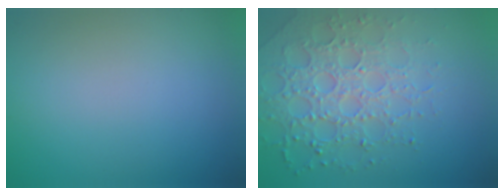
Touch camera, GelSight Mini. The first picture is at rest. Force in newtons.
{"total": 4.9, "press": 4.7, "slide": 1.3}